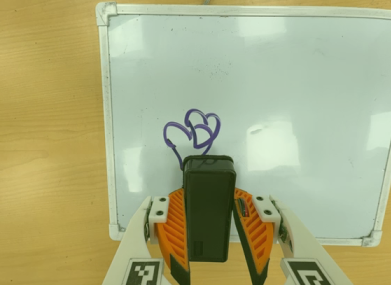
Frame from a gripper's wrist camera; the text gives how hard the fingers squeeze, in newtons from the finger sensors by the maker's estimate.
{"total": 7.0, "left": 5.4, "right": 8.5}